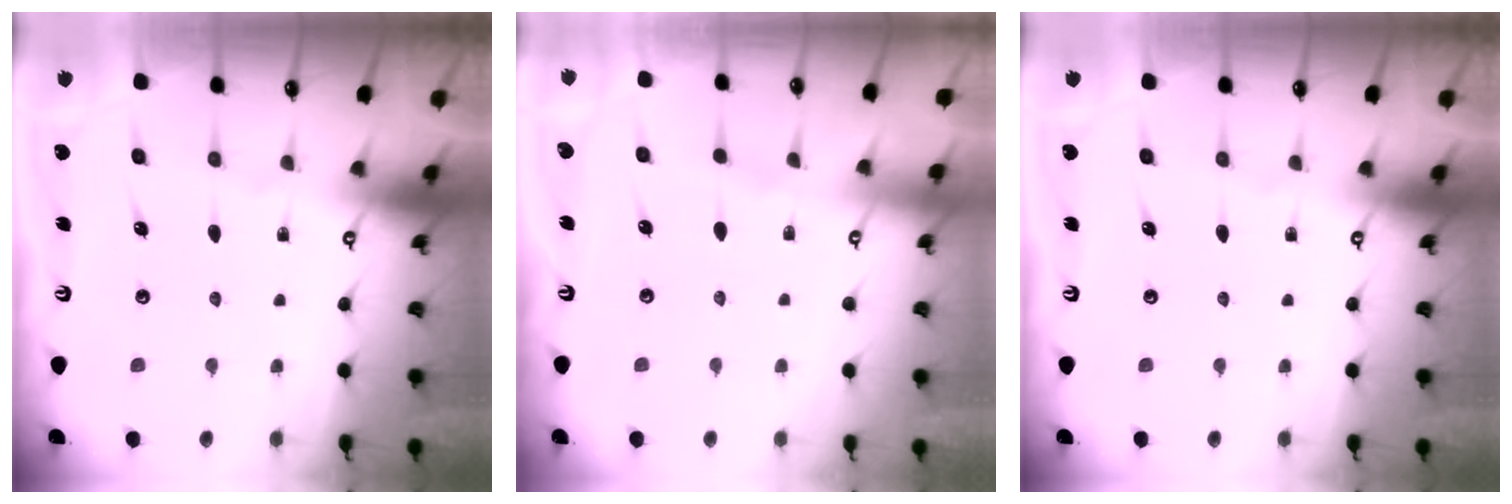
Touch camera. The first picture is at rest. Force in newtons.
{"total": 2.4, "press": 2.4, "slide": 0.5}
{"total": 0.0}